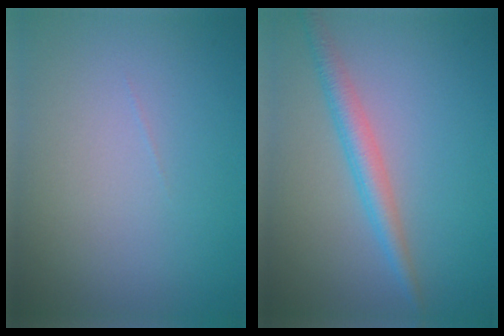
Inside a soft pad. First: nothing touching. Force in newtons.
{"total": 2.7, "press": 2.7, "slide": 0.1}